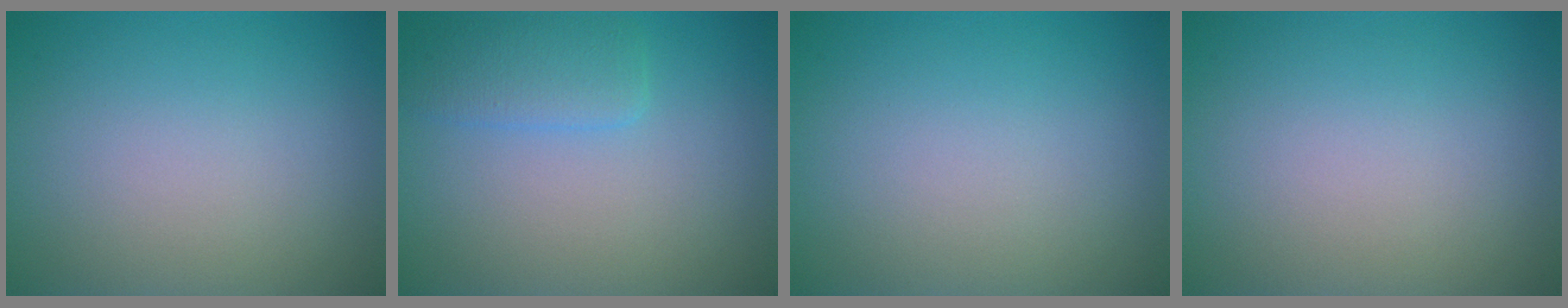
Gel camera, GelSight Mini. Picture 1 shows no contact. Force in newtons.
{"total": 2.3, "press": 2.3, "slide": 0.2}
{"total": 0.0}
{"total": 0.0}